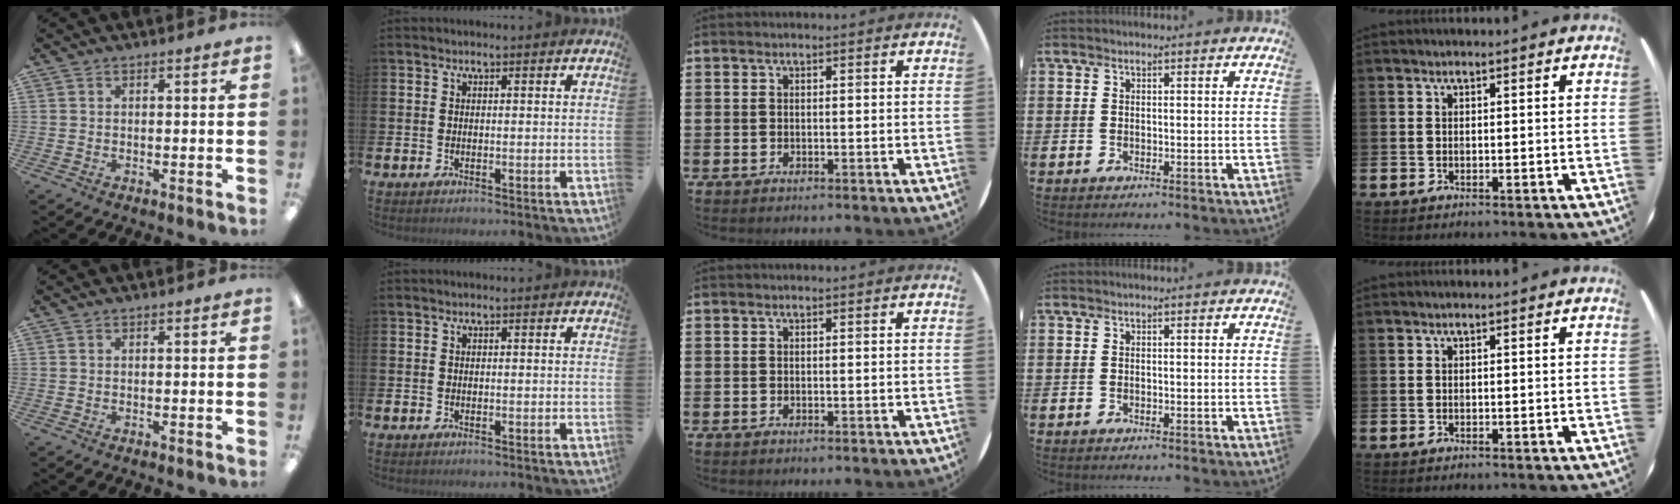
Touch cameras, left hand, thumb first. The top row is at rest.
{}